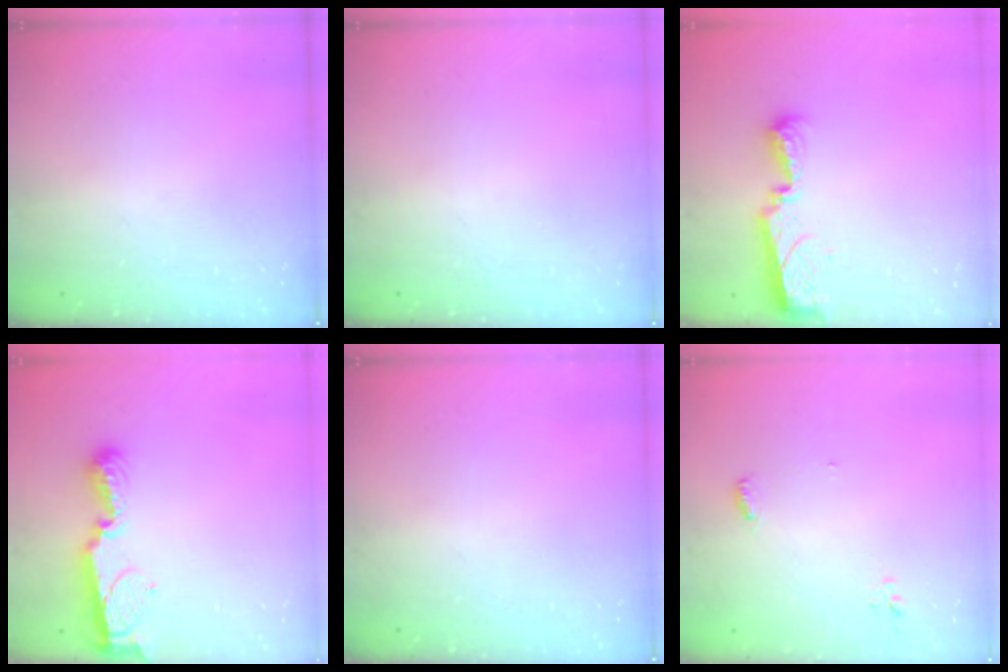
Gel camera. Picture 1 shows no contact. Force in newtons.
{"total": 0.0}
{"total": 7.9, "press": 7.9, "slide": 0.9}
{"total": 8.5, "press": 8.4, "slide": 0.2}
{"total": 0.0}
{"total": 4.6, "press": 4.4, "slide": 1.1}